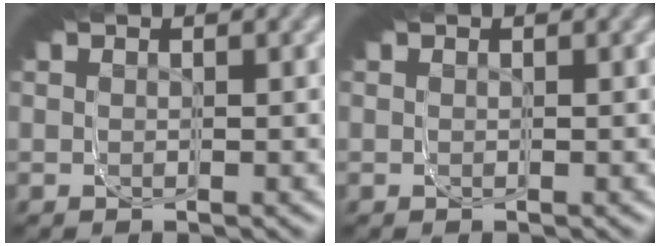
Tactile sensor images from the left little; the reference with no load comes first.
{"total": 0.0}